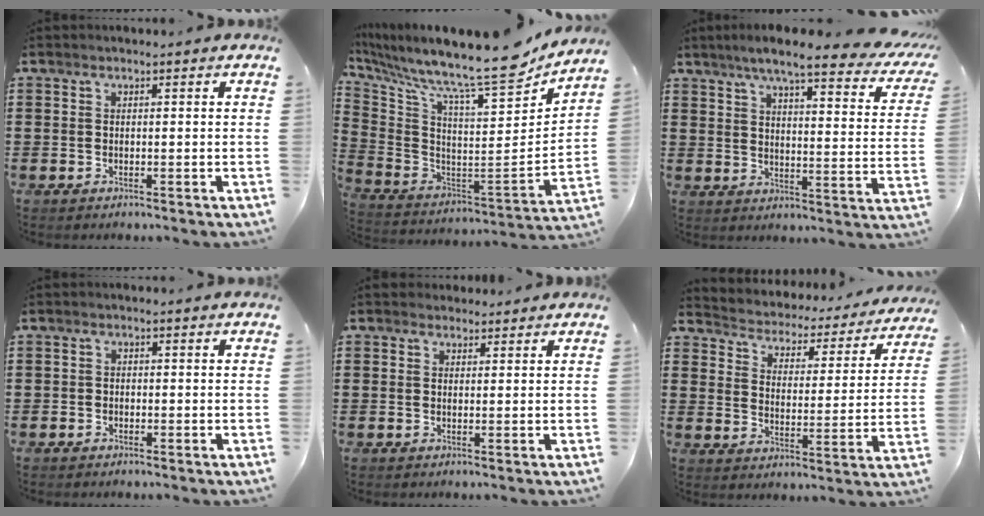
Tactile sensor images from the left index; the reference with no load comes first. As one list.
[{"total": 11.6, "force": [9.9, 1.1, 5.9], "torque": [-0.123, -0.101, 0.154]}, {"total": 7.9, "force": [6.3, 0.3, 4.9], "torque": [-0.100, -0.032, 0.101]}, {"total": 0.9, "force": [-0.7, 0.5, 0.2], "torque": [-0.006, 0.000, -0.014]}, {"total": 1.7, "force": [1.4, 0.9, 0.1], "torque": [-0.005, 0.006, 0.028]}, {"total": 2.6, "force": [2.6, 0.4, 0.0], "torque": [-0.021, -0.029, 0.033]}]